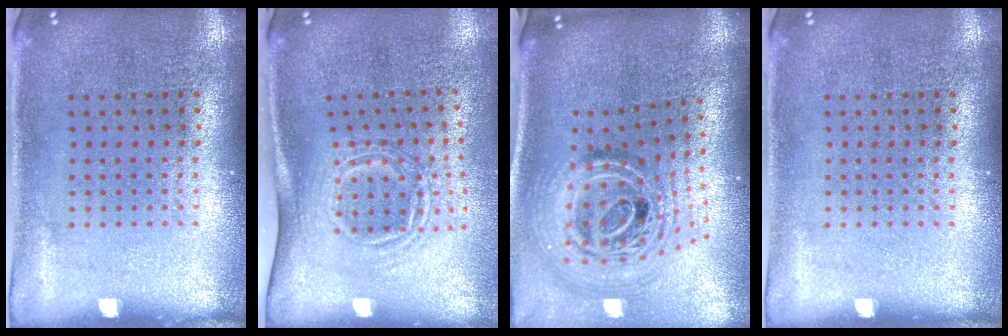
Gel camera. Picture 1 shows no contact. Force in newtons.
{"total": 1.7, "press": 1.2, "slide": 1.2}
{"total": 2.4, "press": 1.7, "slide": 1.6}
{"total": 0.0}